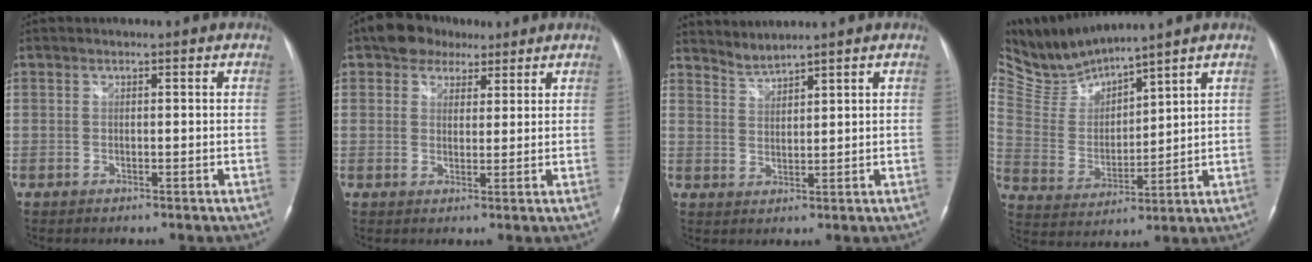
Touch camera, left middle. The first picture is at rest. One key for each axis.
{"total": 5.9, "fx": 4.0, "fy": 3.9, "fz": 1.8, "tx": -0.031, "ty": 0.019, "tz": 0.068}
{"total": 2.7, "fx": 2.6, "fy": -0.6, "fz": -0.3, "tx": 0.001, "ty": 0.000, "tz": 0.060}
{"total": 8.9, "fx": 8.9, "fy": -0.2, "fz": 1.2, "tx": -0.053, "ty": 0.006, "tz": 0.199}